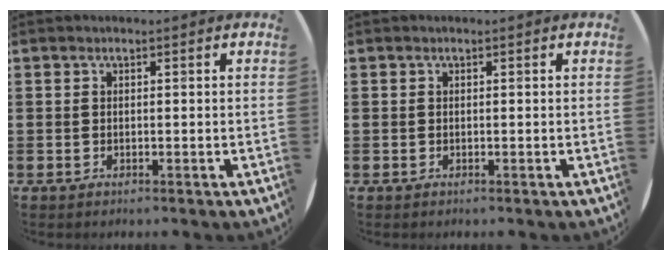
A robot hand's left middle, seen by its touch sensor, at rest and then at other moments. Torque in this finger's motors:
{"motor_torque": [0.00, 0.00, -0.01, -0.01]}